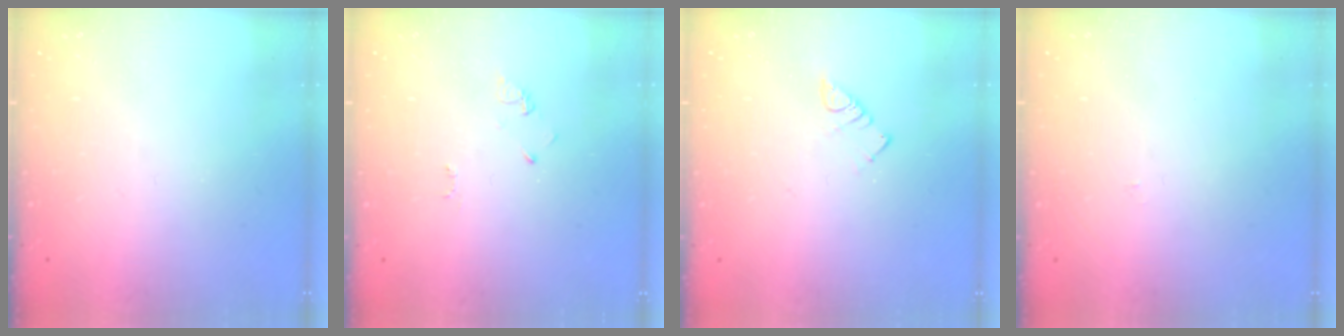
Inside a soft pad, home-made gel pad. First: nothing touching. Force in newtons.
{"total": 2.6, "press": 2.6, "slide": 0.4}
{"total": 3.1, "press": 3.1, "slide": 0.3}
{"total": 2.2, "press": 2.2, "slide": 0.3}